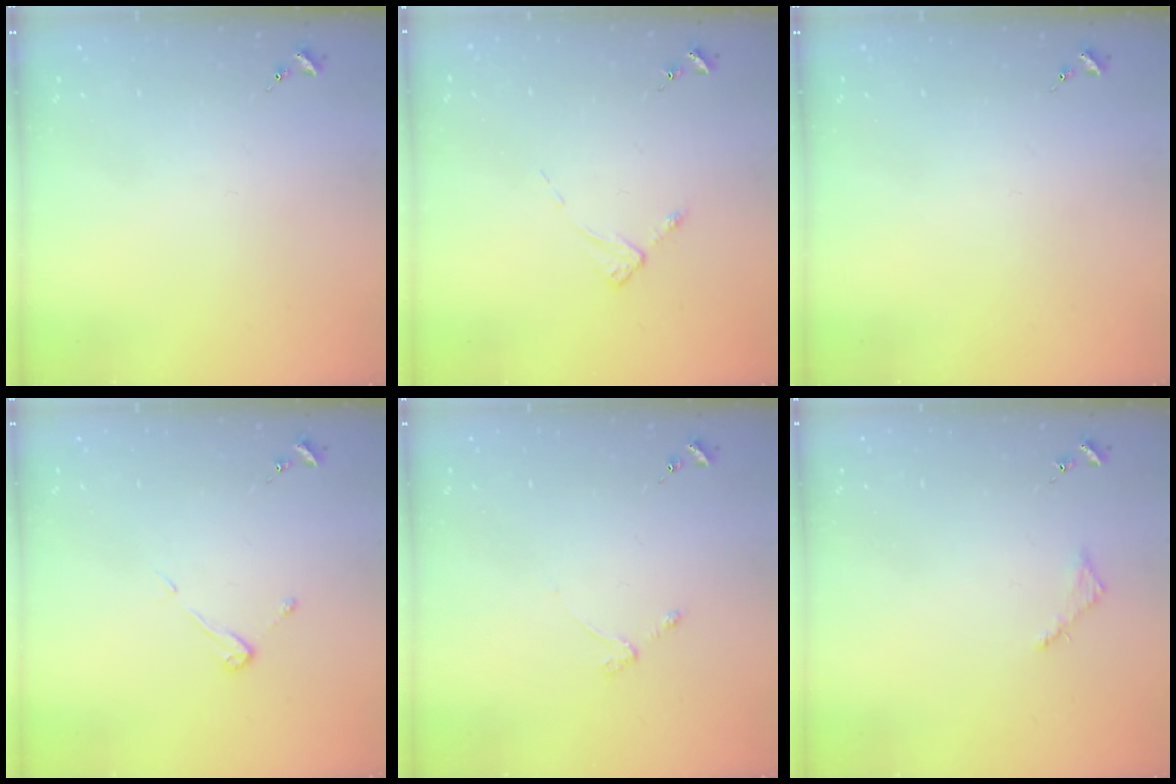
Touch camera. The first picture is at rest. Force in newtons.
{"total": 2.4, "press": 2.4, "slide": 0.3}
{"total": 0.0}
{"total": 3.8, "press": 3.8, "slide": 0.4}
{"total": 3.1, "press": 3.0, "slide": 0.4}
{"total": 2.8, "press": 2.7, "slide": 0.3}